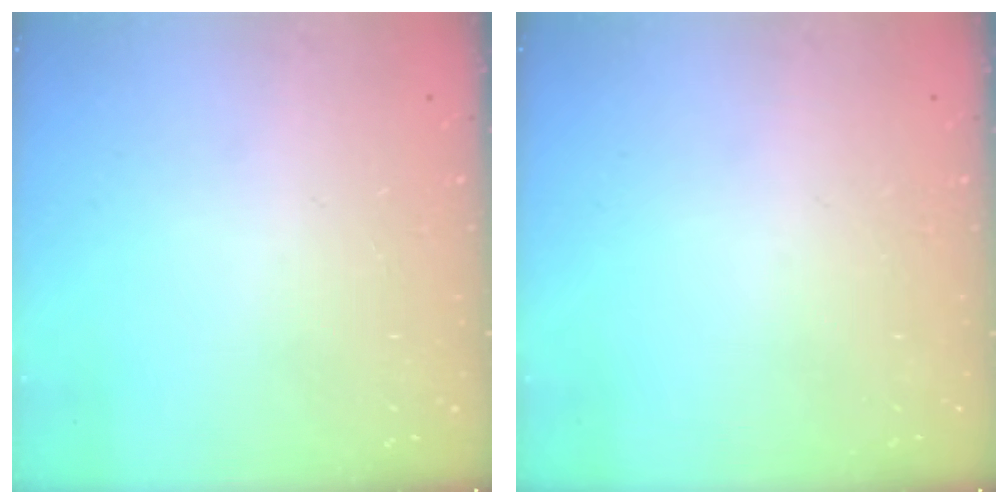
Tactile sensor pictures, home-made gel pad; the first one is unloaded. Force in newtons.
{"total": 0.0}